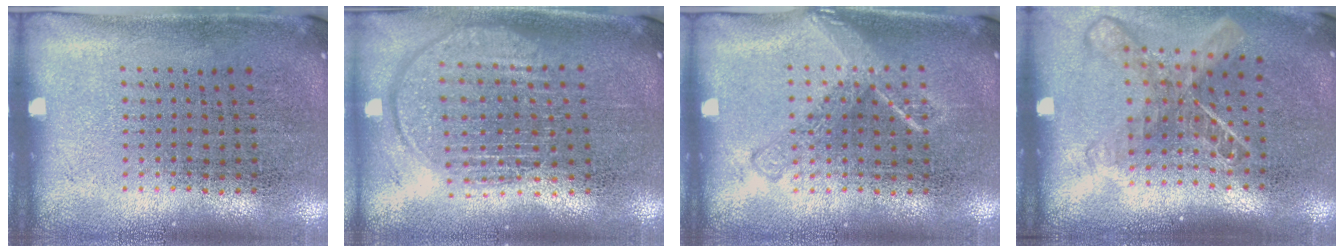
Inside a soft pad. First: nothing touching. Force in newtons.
{"total": 1.9, "press": 1.6, "slide": 0.9}
{"total": 2.4, "press": 2.4, "slide": 0.4}
{"total": 1.8, "press": 1.4, "slide": 1.1}